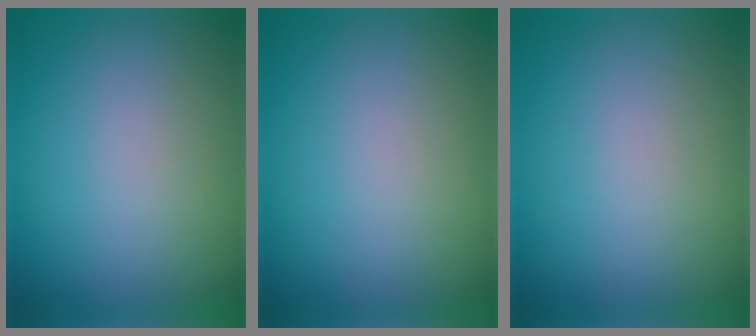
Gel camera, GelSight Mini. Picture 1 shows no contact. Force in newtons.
{"total": 0.0}
{"total": 0.0}